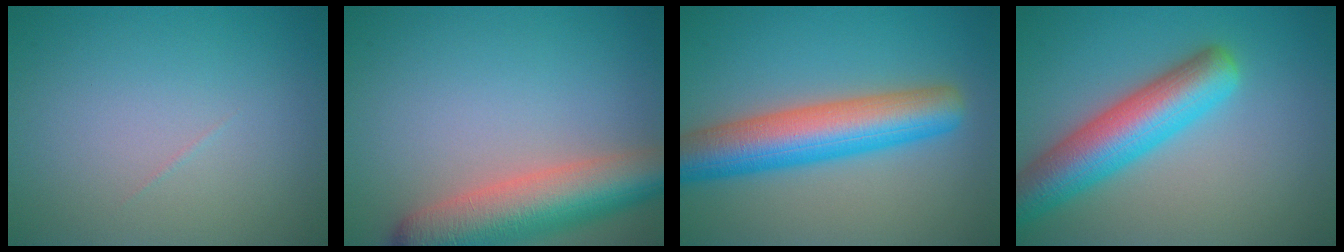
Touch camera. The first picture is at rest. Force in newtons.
{"total": 8.3, "press": 8.2, "slide": 0.7}
{"total": 8.4, "press": 8.4, "slide": 0.3}
{"total": 7.5, "press": 7.5, "slide": 0.4}